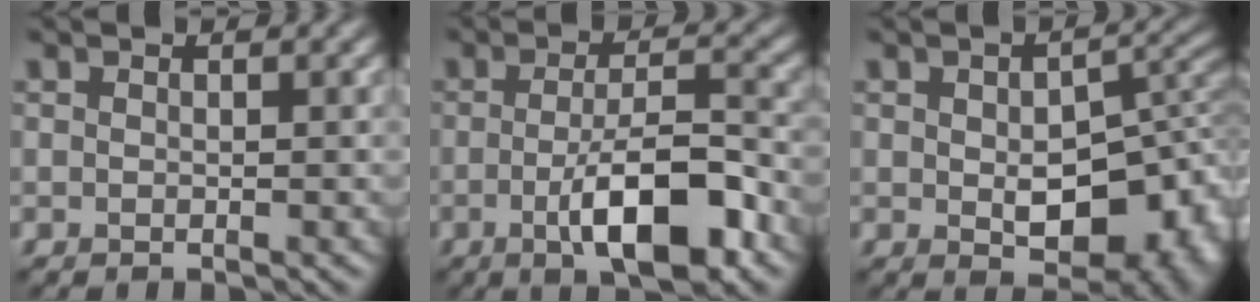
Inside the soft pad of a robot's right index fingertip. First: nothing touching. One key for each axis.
{"total": 7.9, "fx": -2.8, "fy": 2.3, "fz": 7.0, "tx": -0.115, "ty": 0.002, "tz": -0.047}
{"total": 11.3, "fx": -2.2, "fy": 6.6, "fz": 8.9, "tx": -0.118, "ty": -0.024, "tz": -0.017}